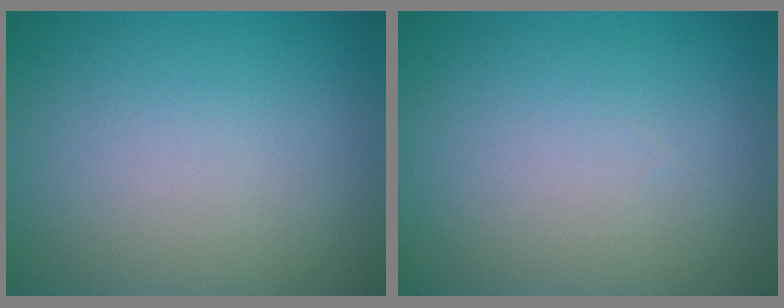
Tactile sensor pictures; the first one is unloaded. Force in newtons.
{"total": 0.0}